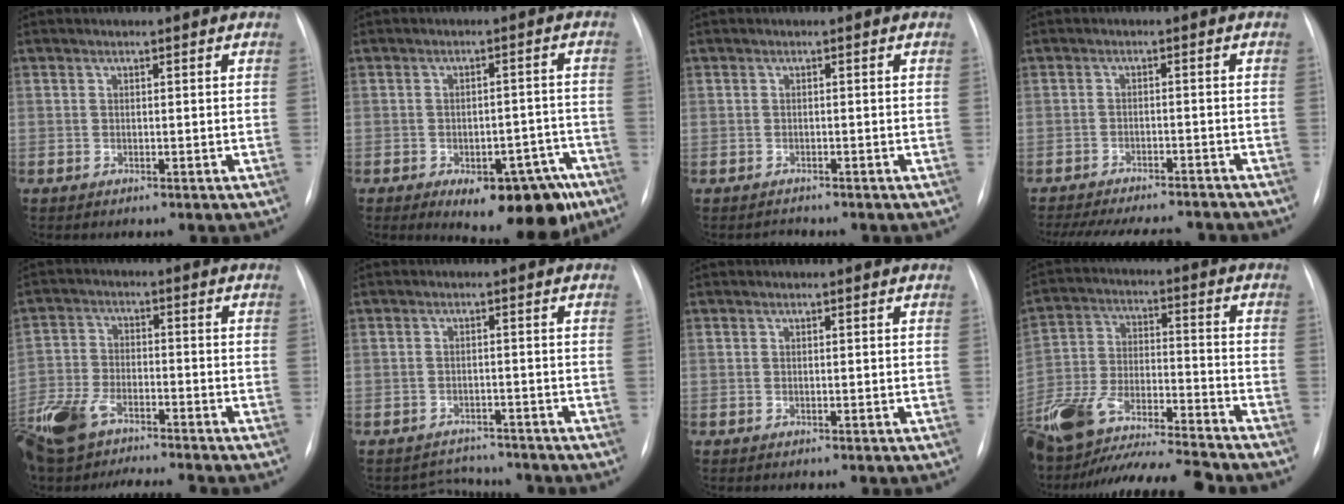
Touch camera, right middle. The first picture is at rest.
{"total": 12.5, "force": [-7.8, 5.3, 8.2], "torque": [-0.077, 0.024, -0.096]}
{"total": 1.1, "force": [-0.9, 0.4, -0.4], "torque": [0.003, -0.004, -0.017]}
{"total": 16.8, "force": [-14.9, 4.1, 6.4], "torque": [-0.149, -0.011, -0.202]}
{"total": 11.2, "force": [-8.7, 3.6, 6.0], "torque": [-0.131, -0.005, -0.161]}
{"total": 4.0, "force": [-3.7, 1.2, -0.9], "torque": [0.009, 0.015, -0.053]}
{"total": 0.0}
{"total": 21.7, "force": [-18.9, 3.0, 10.2], "torque": [-0.216, -0.011, -0.320]}